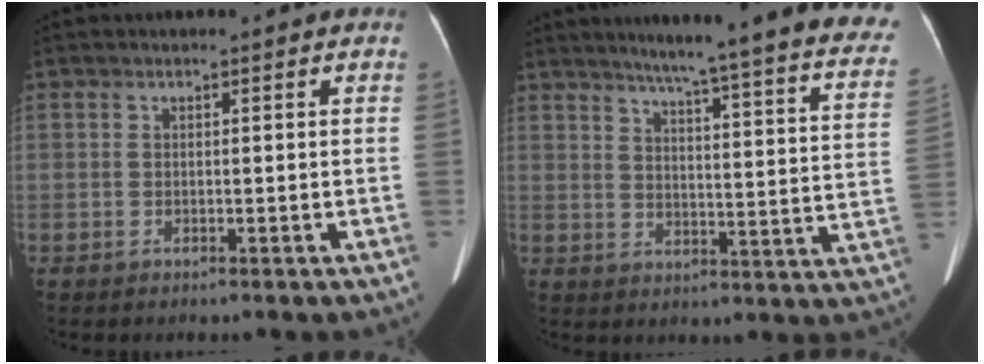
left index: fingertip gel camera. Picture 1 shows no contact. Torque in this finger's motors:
{"motor_torque": [1.06, -1.08, 0.56, 0.16]}